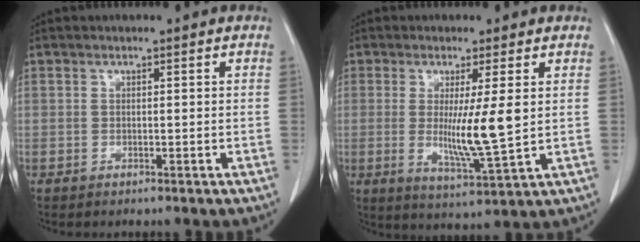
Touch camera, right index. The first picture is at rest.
{"total": 8.5, "force": [0.6, -0.1, 8.4], "torque": [-0.157, -0.031, 0.011]}